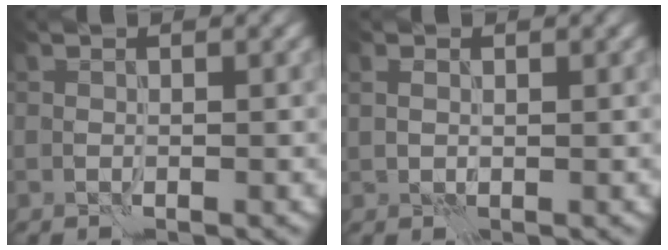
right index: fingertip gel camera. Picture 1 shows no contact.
{"total": 1.1, "force": [0.5, 0.8, 0.4], "torque": [-0.007, 0.001, 0.010]}